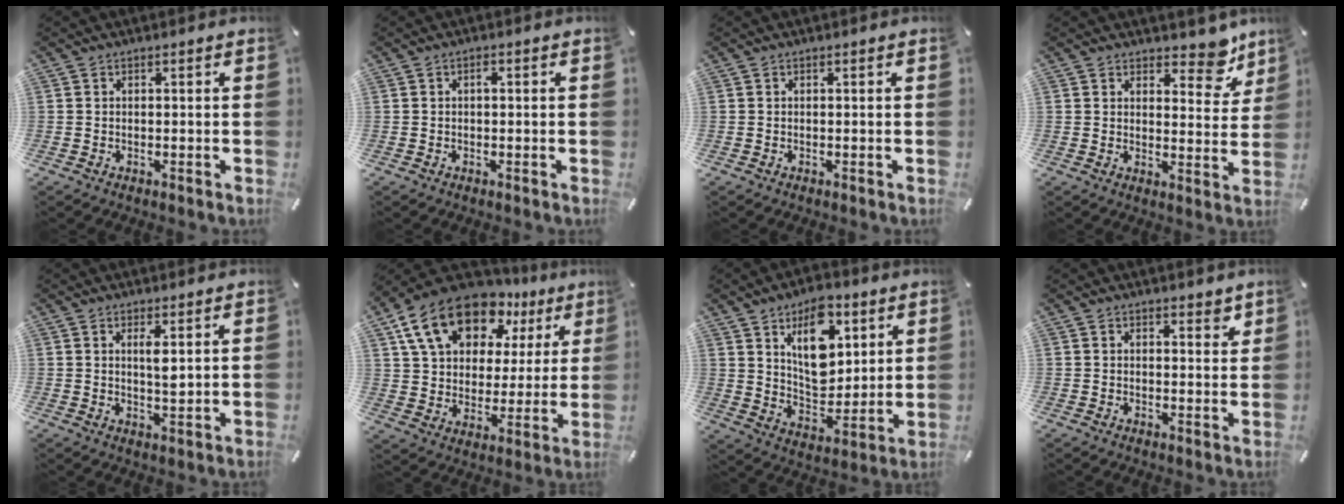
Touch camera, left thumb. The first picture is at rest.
{"total": 1.0, "force": [0.0, 0.4, 1.0], "torque": [-0.019, 0.005, -0.002]}
{"total": 0.0}
{"total": 8.5, "force": [6.5, 4.2, 3.5], "torque": [-0.018, -0.050, 0.110]}
{"total": 4.0, "force": [1.5, 1.1, 3.5], "torque": [-0.058, -0.004, 0.022]}
{"total": 18.0, "force": [10.9, 11.1, 9.1], "torque": [-0.174, -0.045, 0.199]}
{"total": 15.1, "force": [7.2, 9.4, 9.2], "torque": [-0.127, -0.031, 0.129]}
{"total": 2.6, "force": [2.0, 1.4, 0.8], "torque": [-0.003, -0.008, 0.033]}